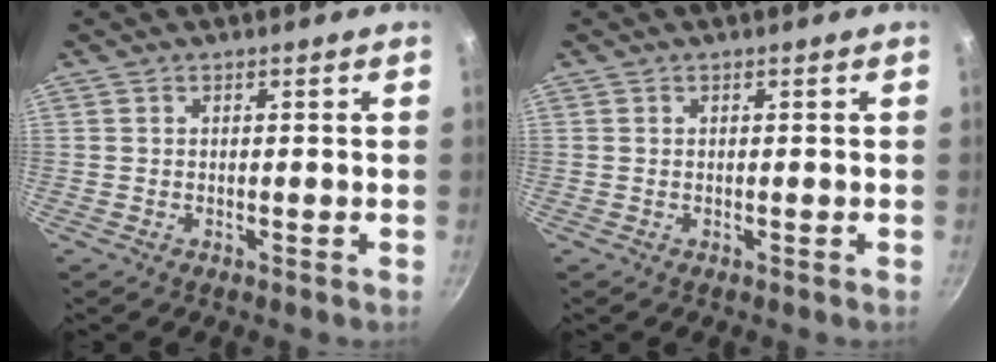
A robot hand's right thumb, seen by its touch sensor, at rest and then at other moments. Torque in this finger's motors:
{"motor_torque": [-0.11, 0.29, 0.25, -0.01, 0.03]}